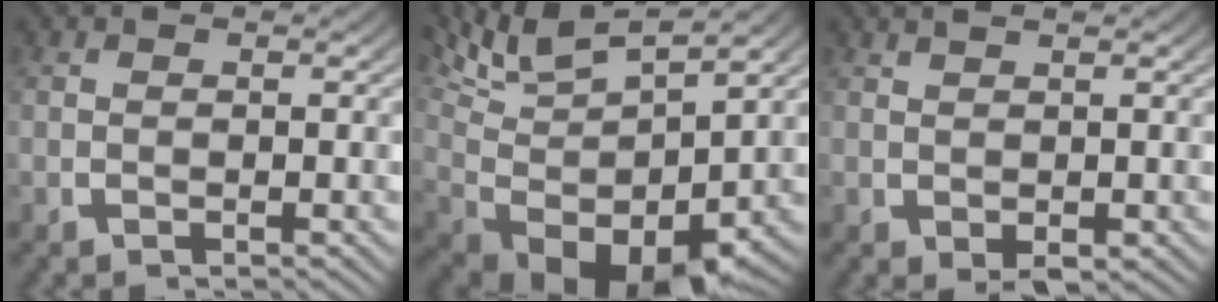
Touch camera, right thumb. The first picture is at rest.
{"total": 11.4, "force": [0.4, 6.6, 9.3], "torque": [-0.168, -0.035, 0.024]}
{"total": 1.7, "force": [0.7, 0.8, 1.3], "torque": [-0.018, -0.006, 0.023]}